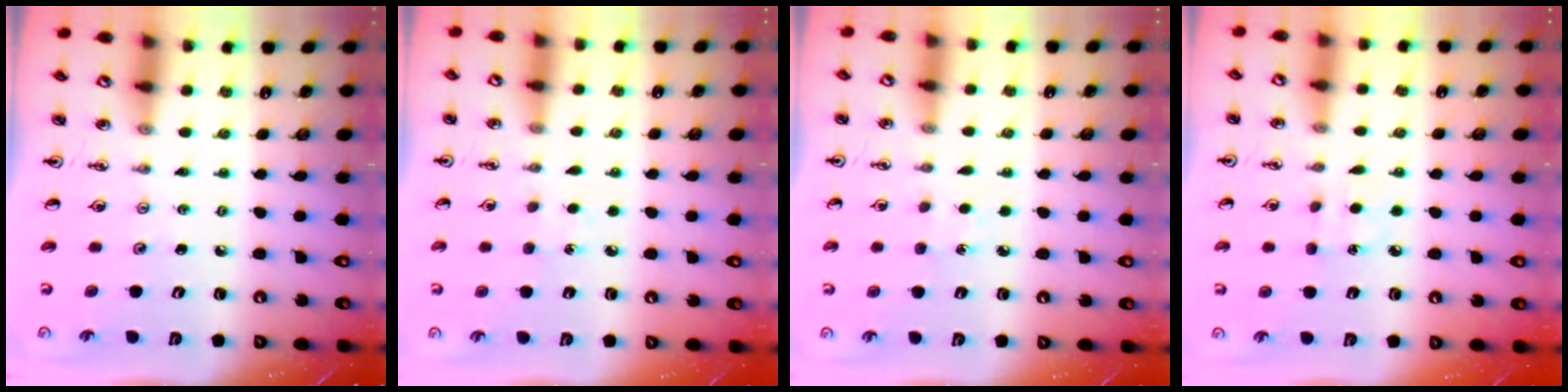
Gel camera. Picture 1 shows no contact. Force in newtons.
{"total": 3.3, "press": 3.3, "slide": 0.4}
{"total": 2.9, "press": 2.8, "slide": 0.4}
{"total": 4.7, "press": 4.6, "slide": 0.5}